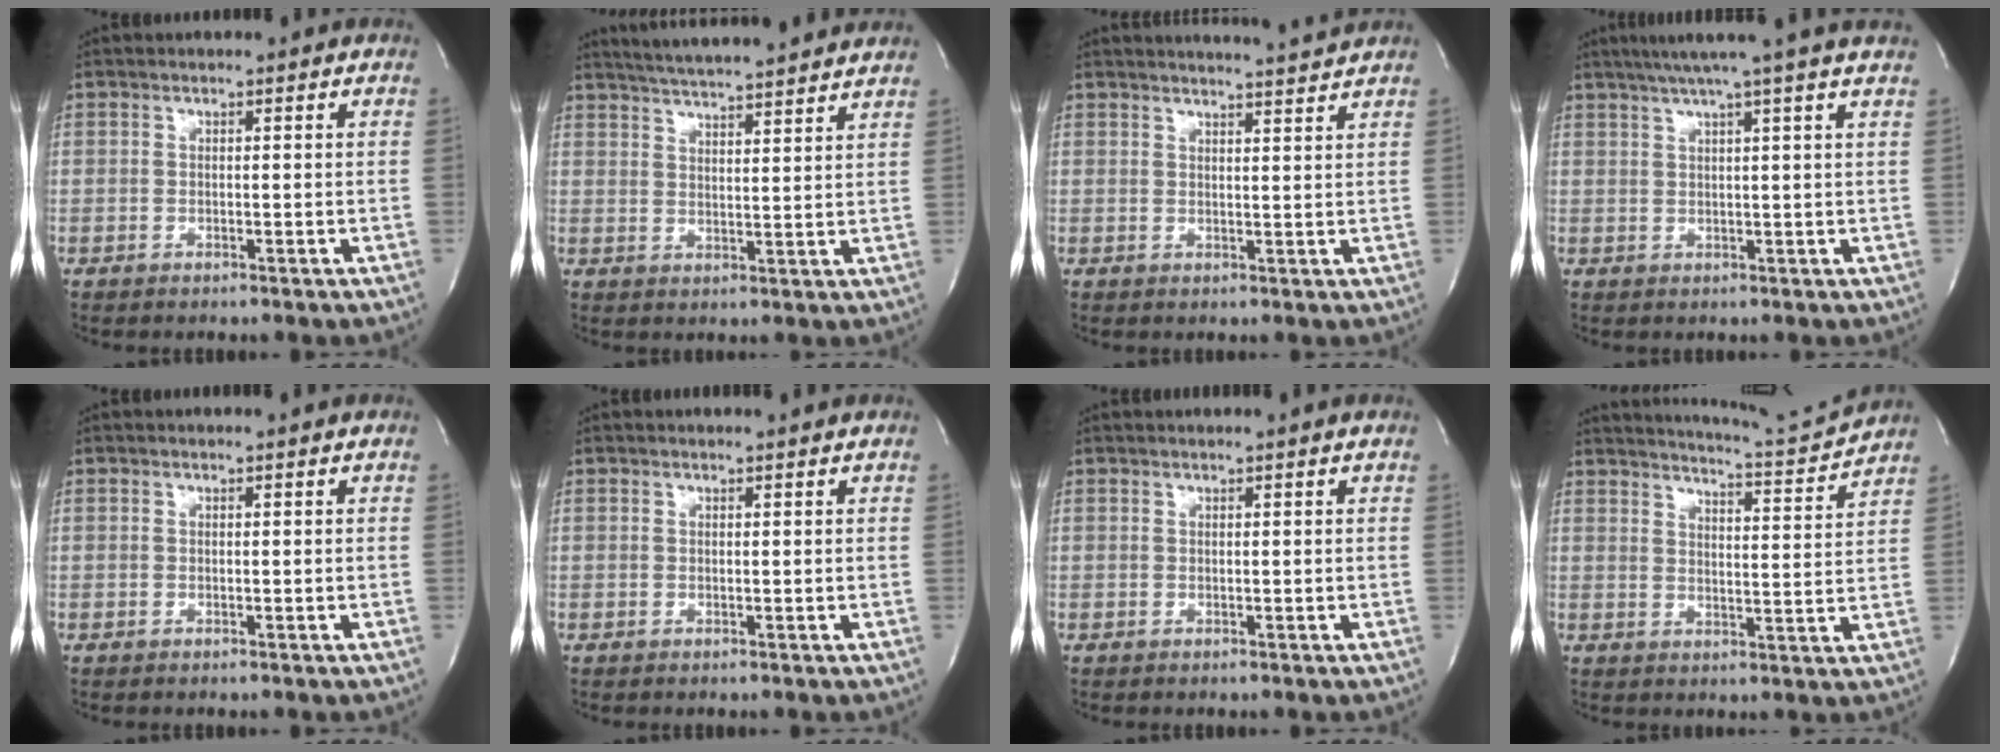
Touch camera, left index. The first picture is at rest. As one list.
[{"total": 14.4, "force": [13.2, 0.6, 5.7], "torque": [-0.104, 0.019, 0.186]}, {"total": 7.1, "force": [6.8, -1.1, 1.5], "torque": [-0.027, -0.004, 0.085]}, {"total": 9.1, "force": [7.3, -1.9, 5.1], "torque": [-0.077, 0.017, 0.087]}, {"total": 0.6, "force": [0.6, -0.1, 0.1], "torque": [-0.005, 0.000, 0.010]}, {"total": 1.5, "force": [1.5, -0.3, 0.2], "torque": [-0.009, 0.000, 0.020]}, {"total": 1.9, "force": [1.7, -0.5, 0.6], "torque": [-0.015, 0.008, 0.028]}, {"total": 10.6, "force": [10.3, -1.7, 1.8], "torque": [-0.038, -0.038, 0.145]}]